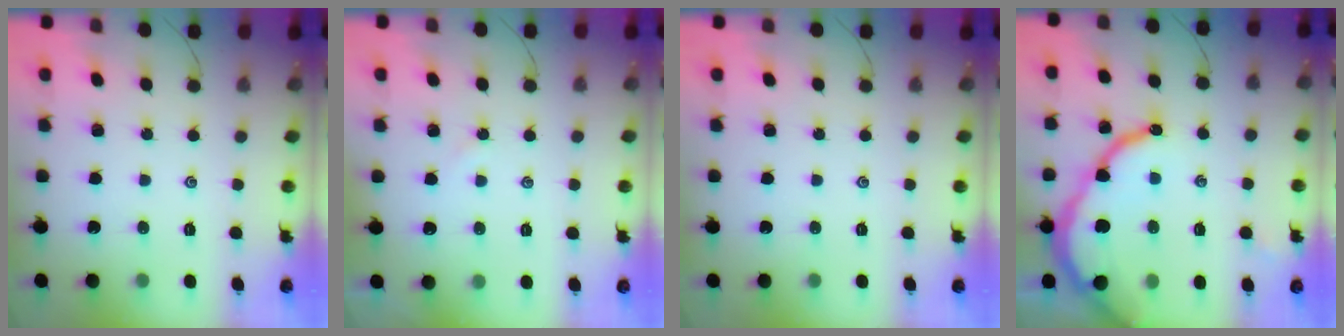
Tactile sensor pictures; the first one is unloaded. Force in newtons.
{"total": 2.7, "press": 2.7, "slide": 0.4}
{"total": 0.0}
{"total": 13.8, "press": 13.7, "slide": 1.4}